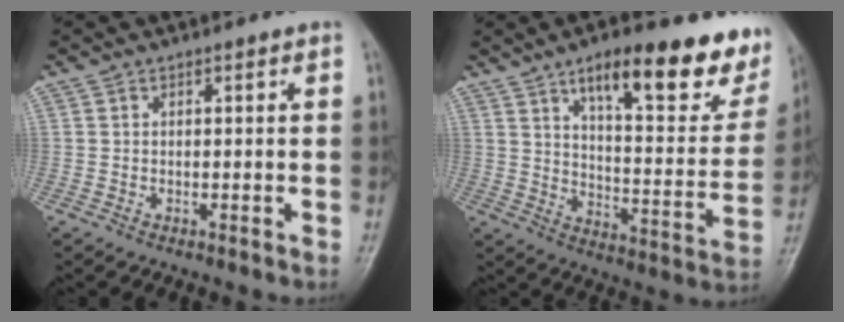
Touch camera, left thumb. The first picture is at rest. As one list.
[{"total": 22.5, "force": [14.2, 7.3, 15.8], "torque": [-0.166, -0.059, 0.204]}]